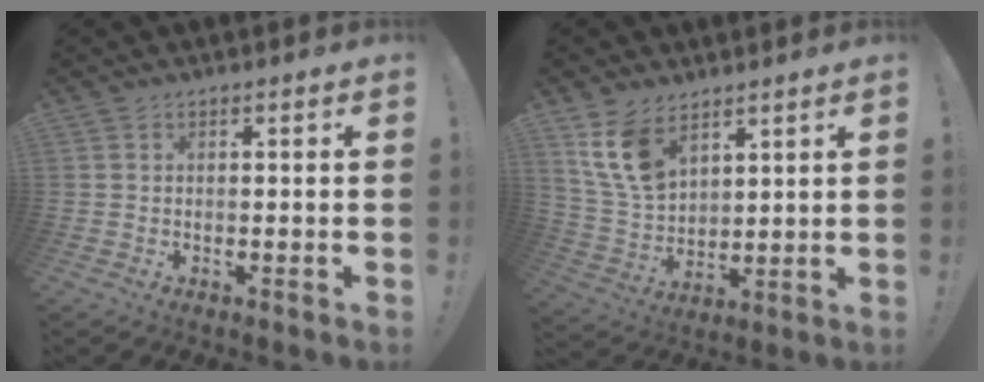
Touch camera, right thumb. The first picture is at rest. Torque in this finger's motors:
{"motor_torque": [0.36, 0.48, 0.52, 0.72, 0.03]}